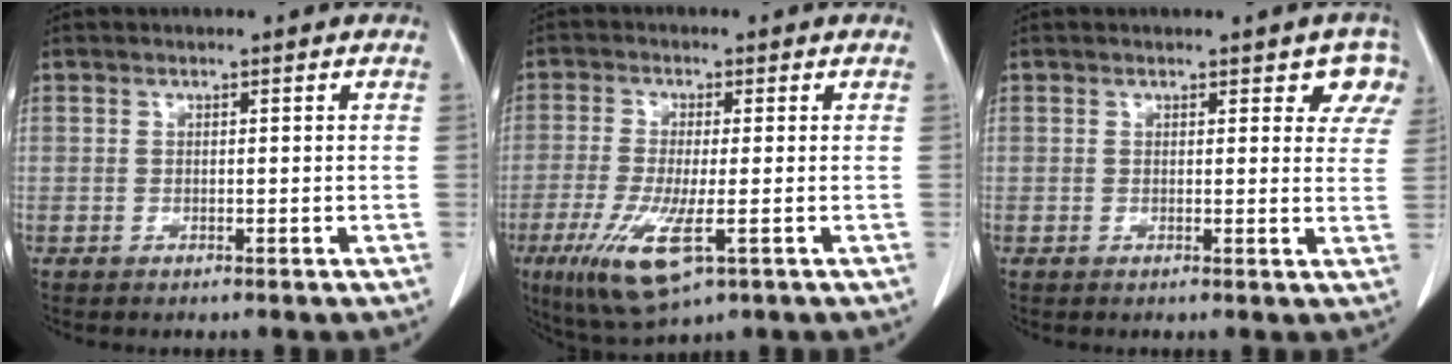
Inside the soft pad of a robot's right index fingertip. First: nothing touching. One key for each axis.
{"total": 9.8, "fx": -3.8, "fy": 1.9, "fz": 8.8, "tx": -0.180, "ty": -0.031, "tz": -0.062}
{"total": 4.6, "fx": 3.3, "fy": 2.2, "fz": 2.4, "tx": -0.004, "ty": -0.003, "tz": 0.020}